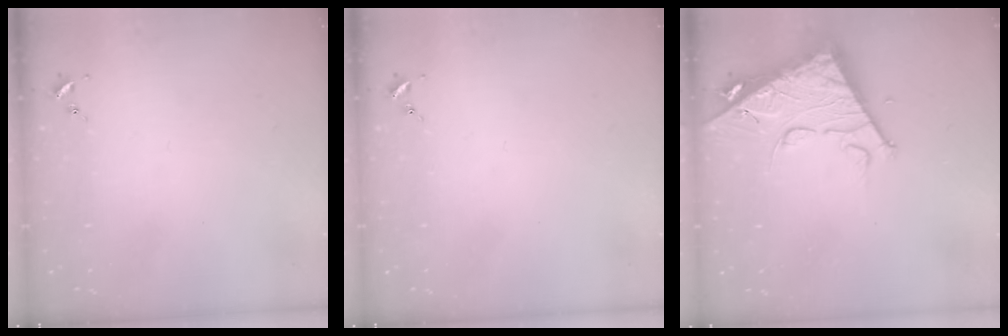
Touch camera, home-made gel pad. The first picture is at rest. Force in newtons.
{"total": 0.0}
{"total": 13.9, "press": 13.8, "slide": 1.4}